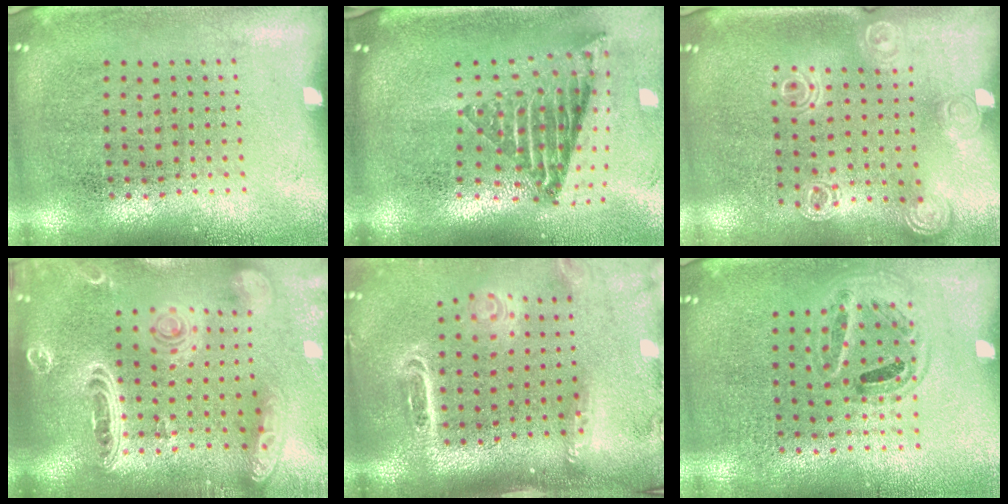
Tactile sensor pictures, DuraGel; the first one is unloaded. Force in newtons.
{"total": 2.6, "press": 1.7, "slide": 1.9}
{"total": 1.4, "press": 1.4, "slide": 0.1}
{"total": 3.7, "press": 2.9, "slide": 2.3}
{"total": 2.8, "press": 1.9, "slide": 2.0}
{"total": 1.0, "press": 0.9, "slide": 0.4}